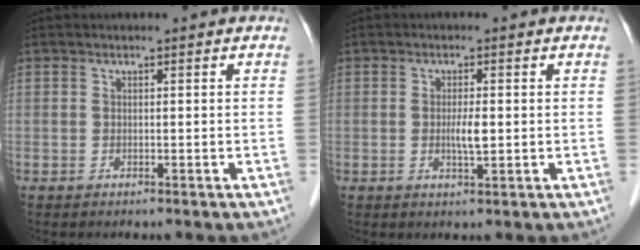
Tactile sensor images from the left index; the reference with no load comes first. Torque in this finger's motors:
{"motor_torque": [0.48, 0.31, 0.07, 0.02]}